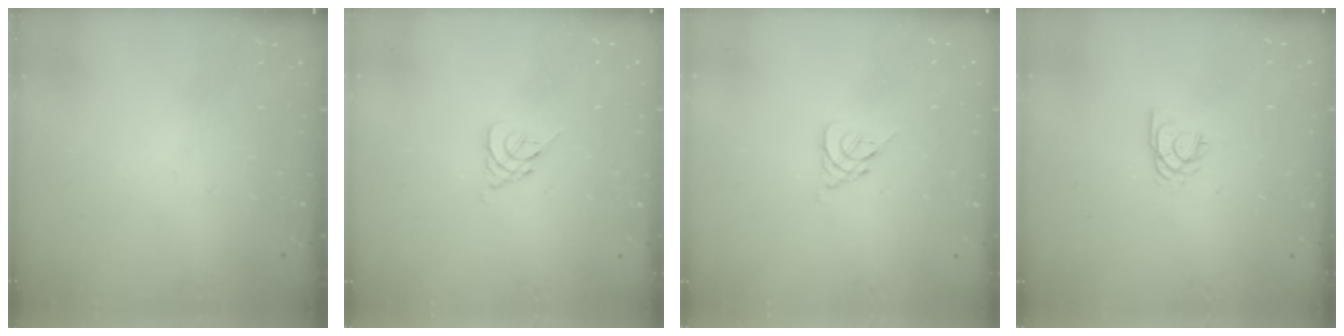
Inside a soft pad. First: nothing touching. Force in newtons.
{"total": 2.6, "press": 2.5, "slide": 0.7}
{"total": 2.6, "press": 2.5, "slide": 0.7}
{"total": 2.2, "press": 2.2, "slide": 0.4}